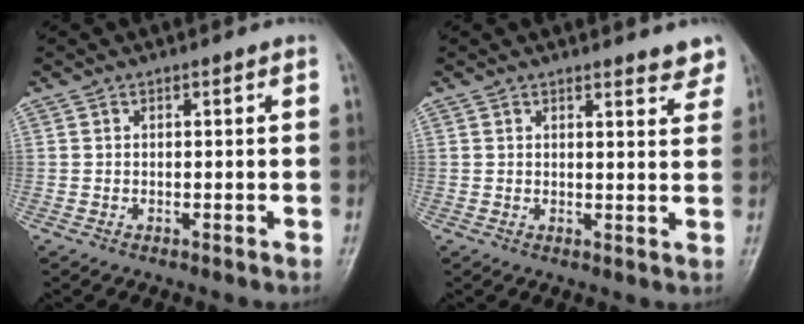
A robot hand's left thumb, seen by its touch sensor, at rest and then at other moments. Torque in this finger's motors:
{"motor_torque": [0.04, 0.05, -0.10, -0.10, 0.02]}